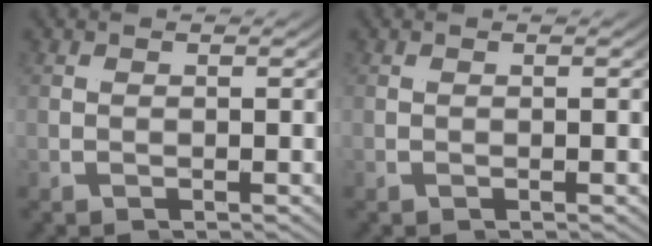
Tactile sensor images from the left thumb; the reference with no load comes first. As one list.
[{"total": 0.0}]